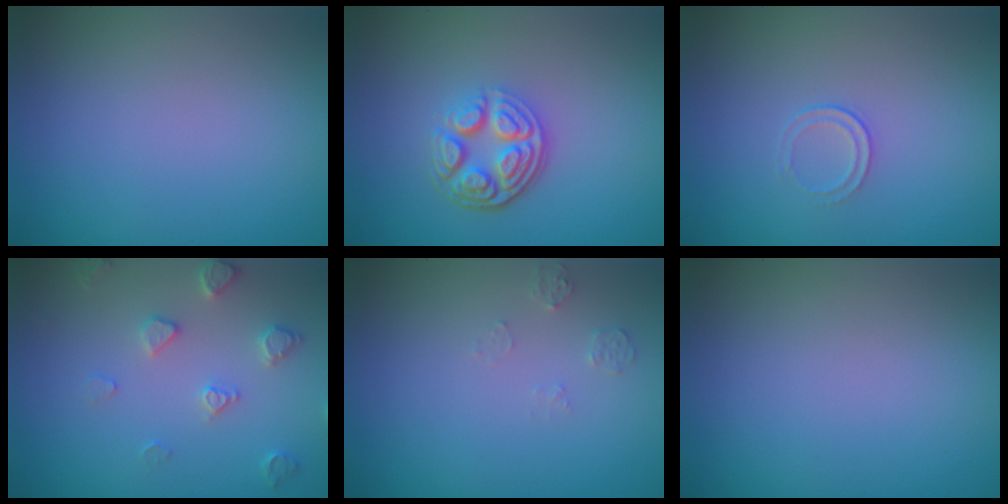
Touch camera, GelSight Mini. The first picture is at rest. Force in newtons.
{"total": 4.5, "press": 3.3, "slide": 3.1}
{"total": 1.0, "press": 0.5, "slide": 0.9}
{"total": 2.5, "press": 2.4, "slide": 0.5}
{"total": 1.1, "press": 1.1, "slide": 0.1}
{"total": 0.0}